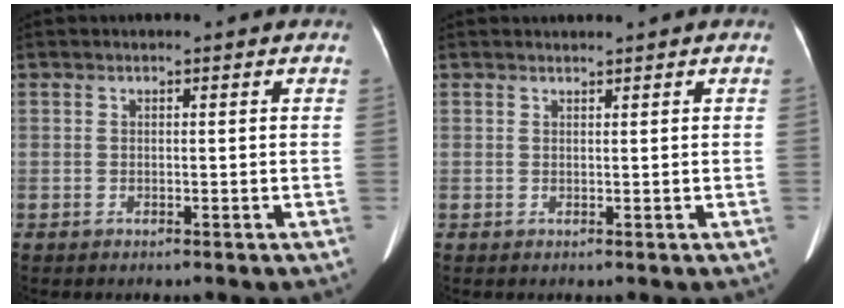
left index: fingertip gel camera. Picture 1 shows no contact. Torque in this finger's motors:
{"motor_torque": [-0.02, 0.08, -0.02, -0.02]}